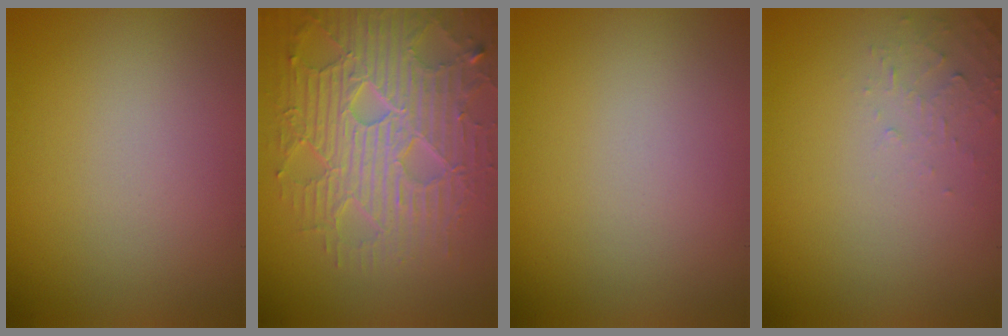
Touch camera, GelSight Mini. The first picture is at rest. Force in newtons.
{"total": 8.0, "press": 6.1, "slide": 5.1}
{"total": 0.0}
{"total": 1.4, "press": 1.4, "slide": 0.2}